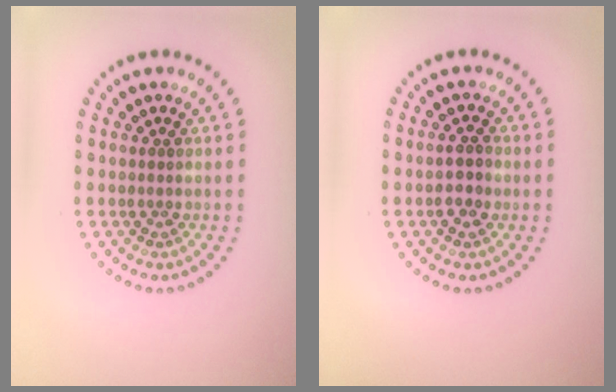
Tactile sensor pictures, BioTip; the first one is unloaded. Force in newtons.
{"total": 2.0, "press": 2.0, "slide": 0.4}